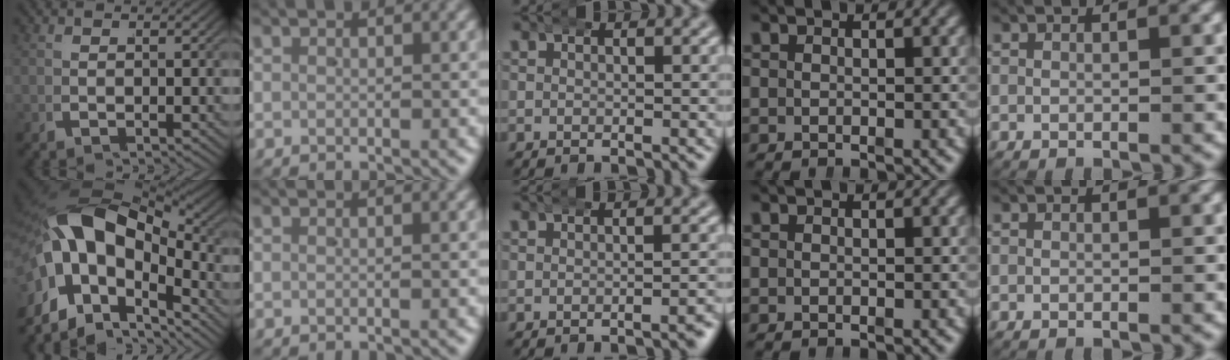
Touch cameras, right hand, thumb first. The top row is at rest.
{"thumb": {"total": 17.7, "force": [-1.4, 12.2, 12.7], "torque": [-0.267, -0.042, -0.007]}, "middle": {"total": 1.3, "force": [-1.1, 0.1, 0.6], "torque": [-0.004, 0.005, -0.020]}}